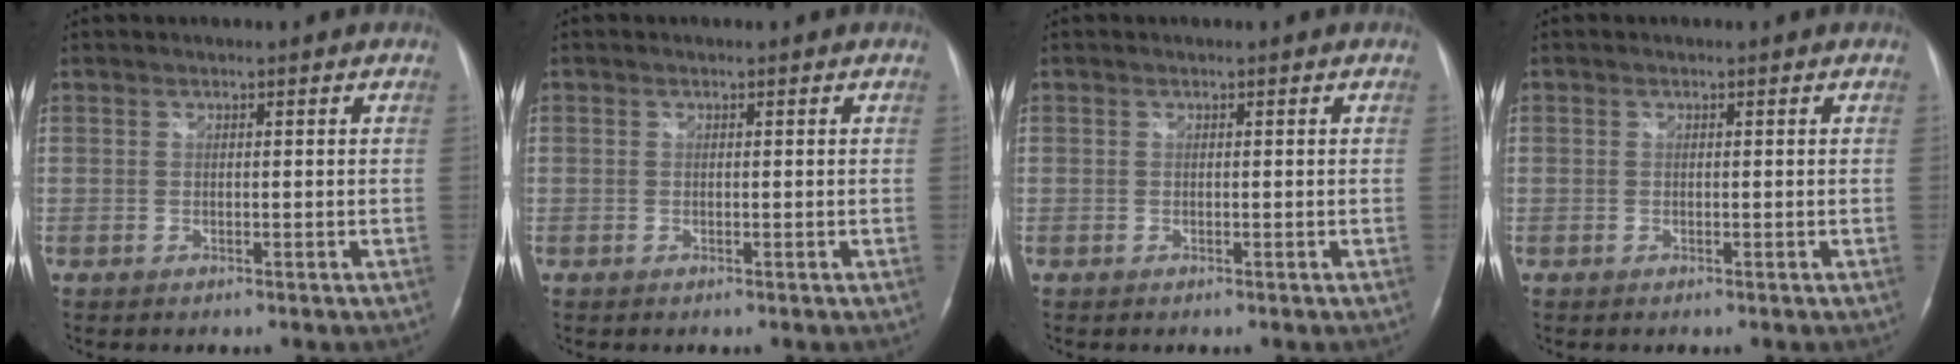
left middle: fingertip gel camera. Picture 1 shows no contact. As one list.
[{"total": 0.0}, {"total": 0.0}, {"total": 0.0}]